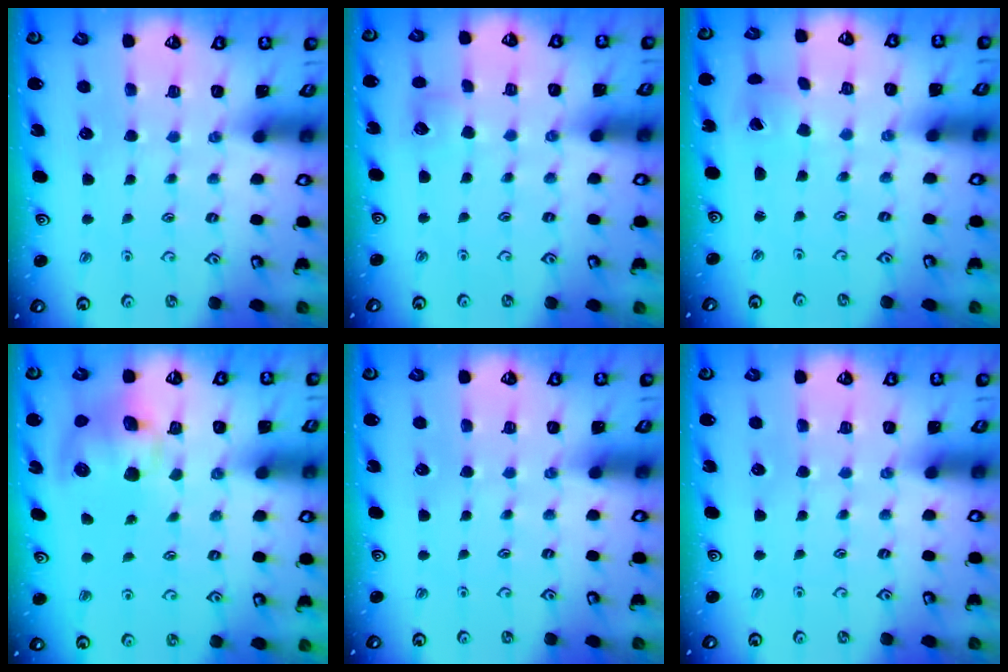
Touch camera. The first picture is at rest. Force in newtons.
{"total": 5.6, "press": 5.6, "slide": 0.6}
{"total": 1.2, "press": 1.1, "slide": 0.4}
{"total": 10.5, "press": 10.4, "slide": 1.8}
{"total": 0.0}
{"total": 0.0}